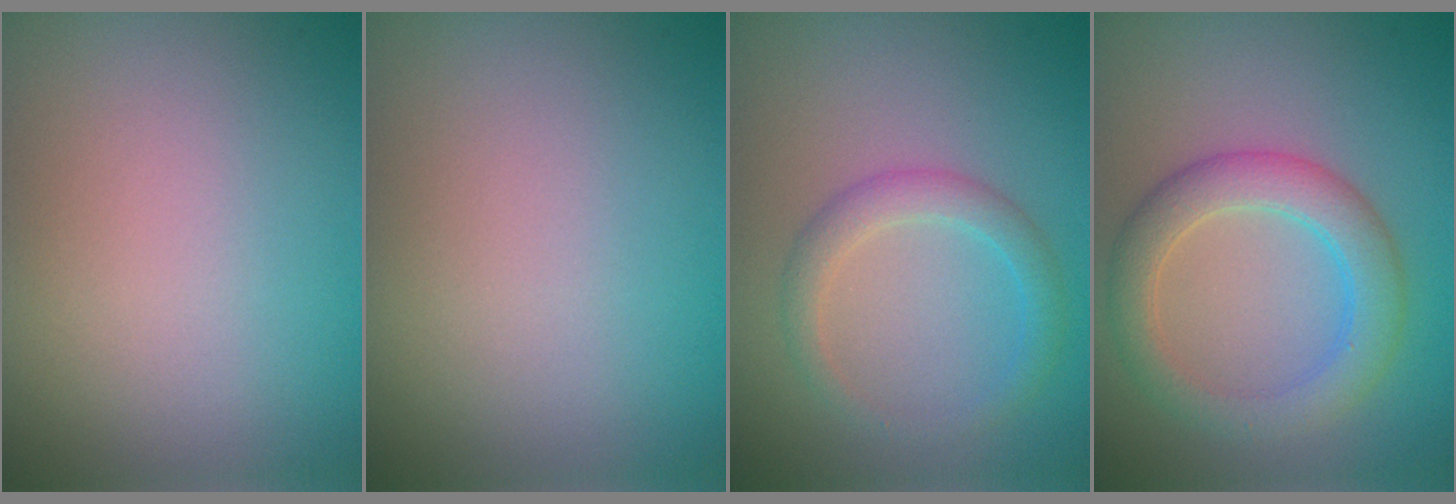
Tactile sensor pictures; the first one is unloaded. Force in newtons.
{"total": 0.0}
{"total": 2.4, "press": 2.4, "slide": 0.0}
{"total": 4.4, "press": 4.4, "slide": 0.0}